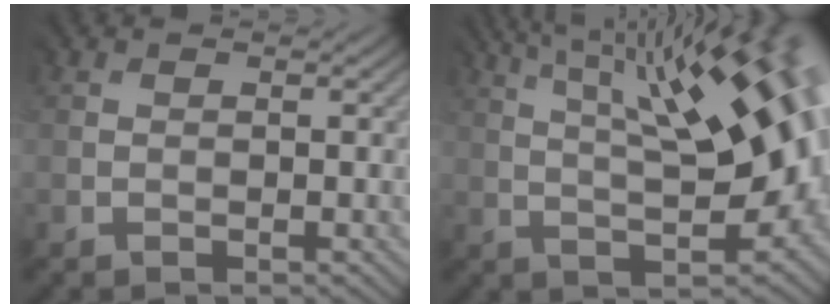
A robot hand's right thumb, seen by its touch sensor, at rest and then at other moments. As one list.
[{"total": 16.8, "force": [4.7, 5.6, 15.1], "torque": [-0.202, 0.048, 0.061]}]